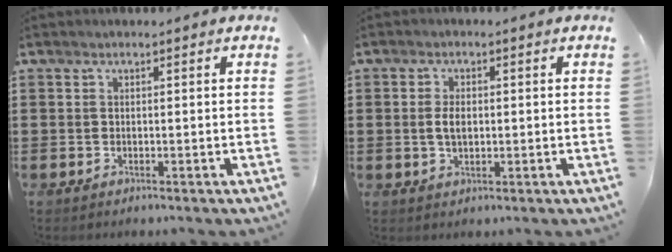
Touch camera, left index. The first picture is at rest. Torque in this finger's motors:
{"motor_torque": [0.08, -0.01, 0.12, 0.03]}